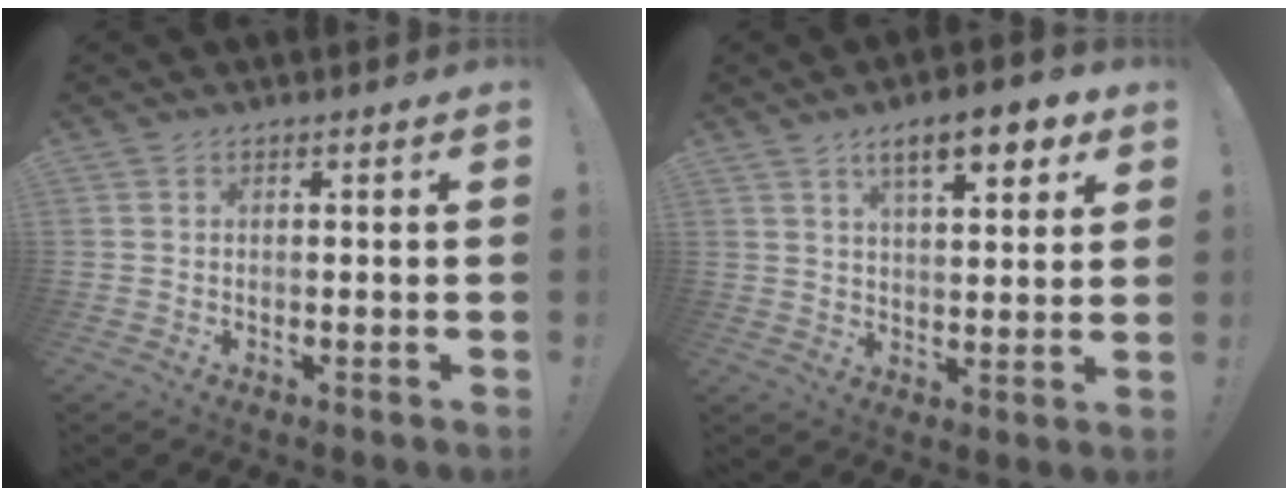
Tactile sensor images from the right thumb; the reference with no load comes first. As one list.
[{"total": 10.8, "force": [5.9, 3.5, 8.3], "torque": [-0.113, -0.024, 0.095]}]